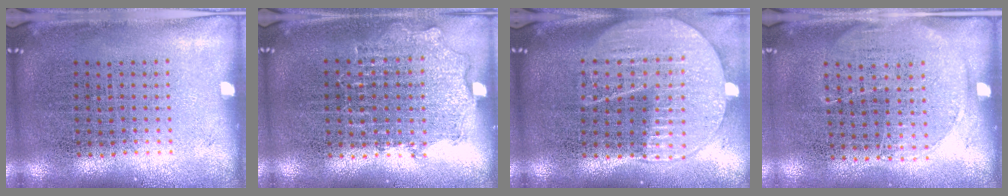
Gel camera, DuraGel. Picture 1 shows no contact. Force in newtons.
{"total": 0.8, "press": 0.8, "slide": 0.3}
{"total": 2.0, "press": 1.9, "slide": 0.8}
{"total": 1.4, "press": 1.2, "slide": 0.7}